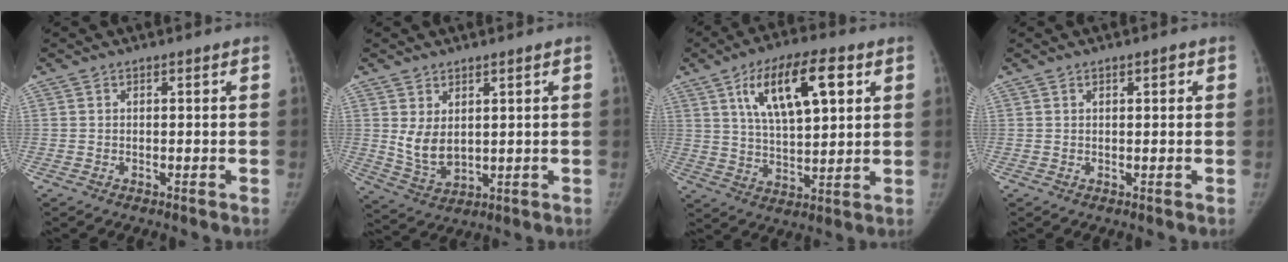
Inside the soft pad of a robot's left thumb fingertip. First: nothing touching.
{"total": 7.2, "force": [2.0, 4.2, 5.5], "torque": [-0.090, -0.023, 0.058]}
{"total": 15.5, "force": [6.3, 6.3, 12.7], "torque": [-0.191, -0.014, 0.109]}
{"total": 1.4, "force": [0.6, 0.5, 1.2], "torque": [-0.014, 0.001, 0.008]}